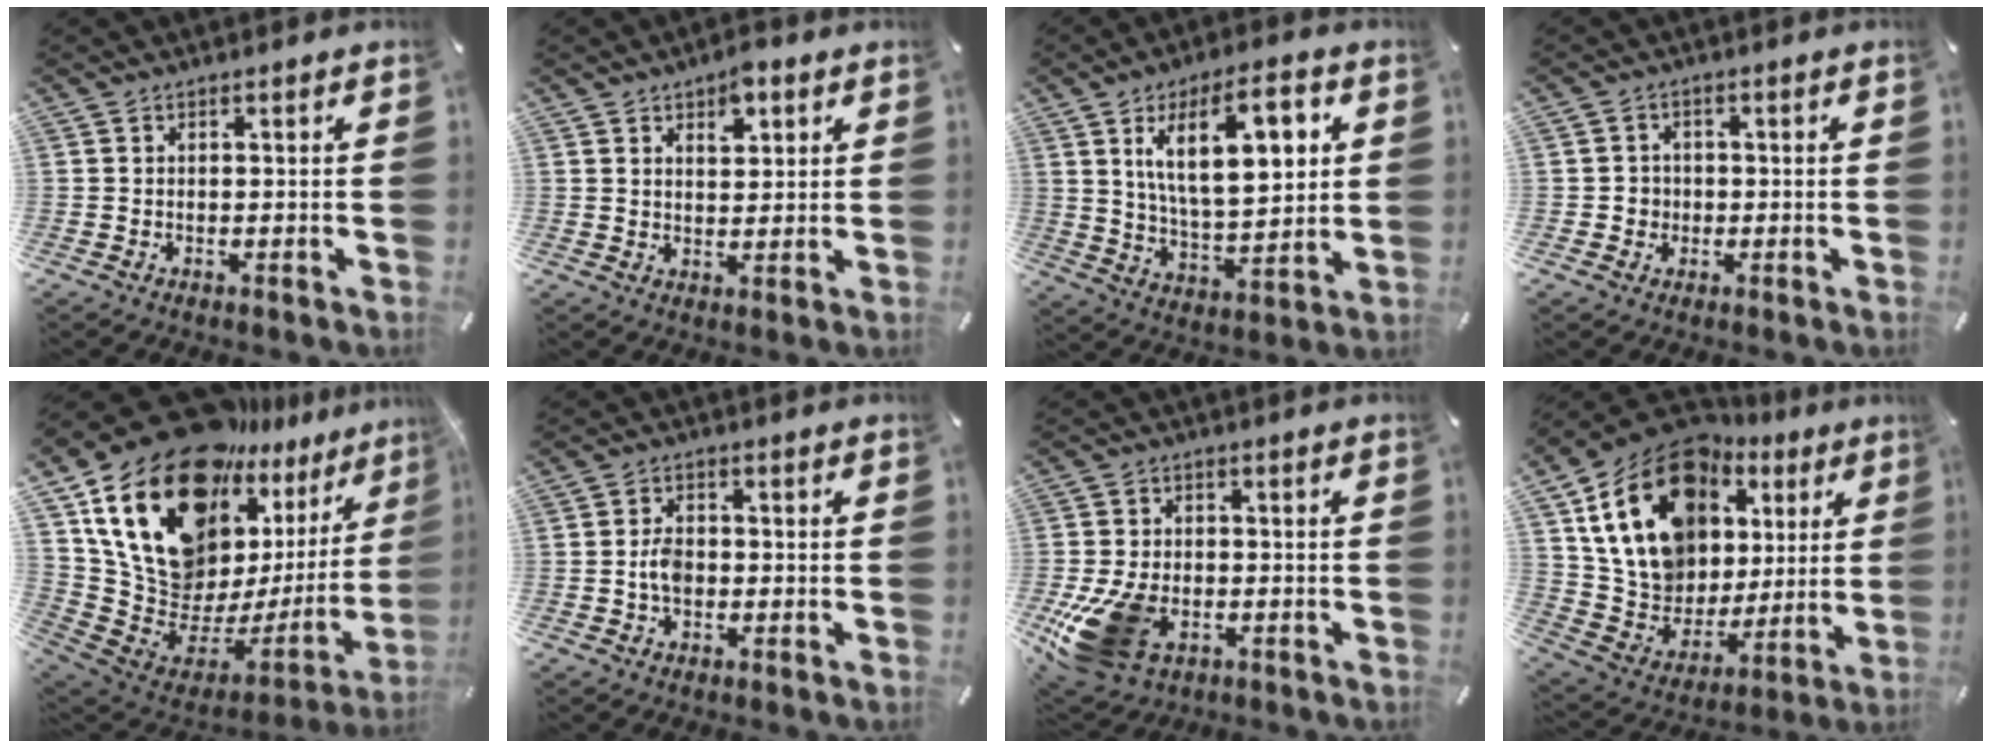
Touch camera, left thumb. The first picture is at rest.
{"total": 4.9, "force": [2.7, 3.2, 2.7], "torque": [-0.022, -0.007, 0.039]}
{"total": 18.0, "force": [7.0, 8.3, 14.4], "torque": [-0.234, -0.009, 0.112]}
{"total": 3.1, "force": [-0.6, 3.0, 0.4], "torque": [-0.010, 0.007, -0.015]}
{"total": 24.0, "force": [14.1, 14.0, 13.6], "torque": [-0.205, -0.139, 0.269]}
{"total": 4.3, "force": [-0.9, 2.9, 3.1], "torque": [-0.063, 0.008, -0.018]}
{"total": 14.7, "force": [-5.2, 9.9, 9.5], "torque": [-0.191, 0.016, -0.085]}
{"total": 21.1, "force": [8.5, 15.9, 11.0], "torque": [-0.222, -0.048, 0.160]}